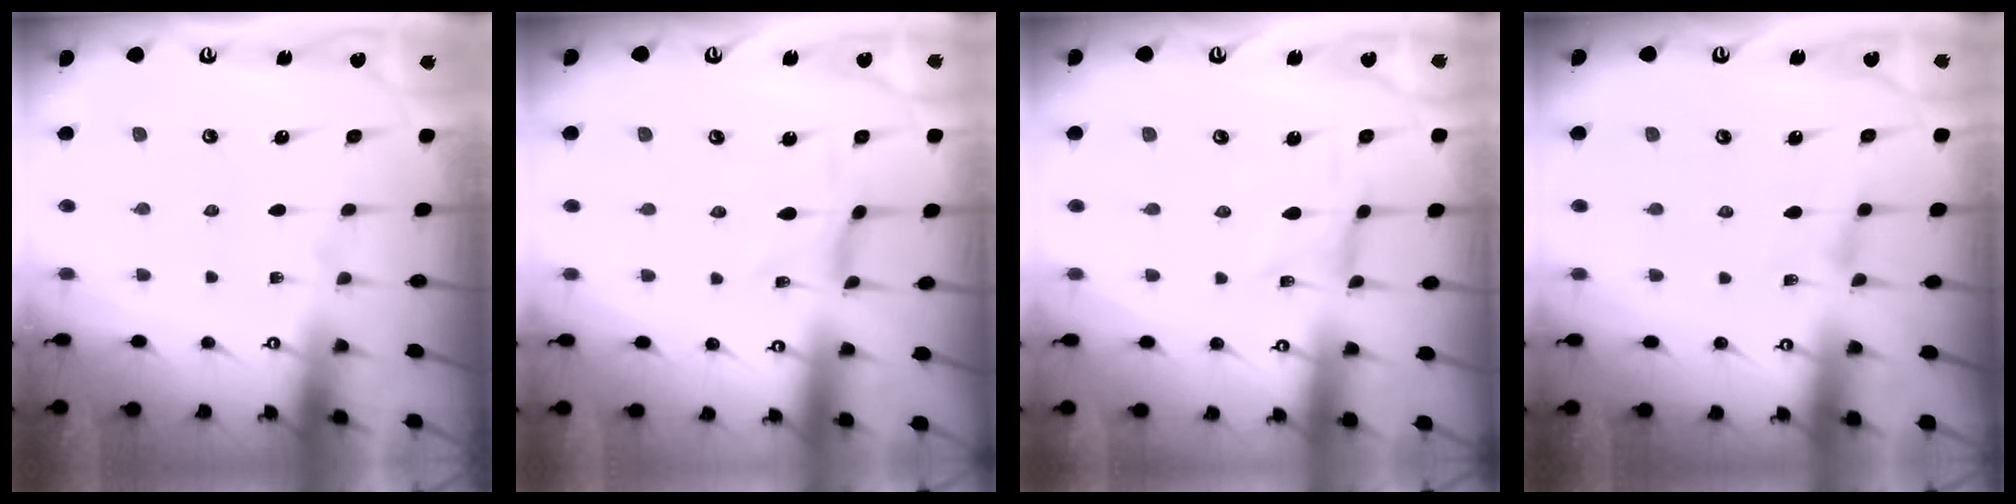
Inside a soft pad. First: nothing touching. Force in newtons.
{"total": 0.9, "press": 0.9, "slide": 0.3}
{"total": 0.0}
{"total": 1.5, "press": 1.5, "slide": 0.4}